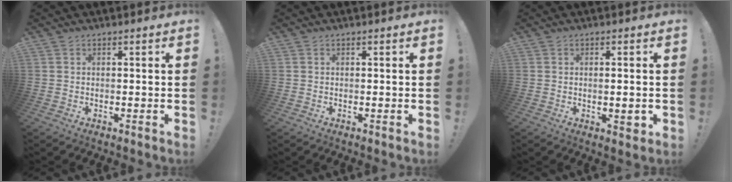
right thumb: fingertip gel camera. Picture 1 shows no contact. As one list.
[{"total": 0.0}, {"total": 3.0, "force": [-0.3, 0.9, 2.8], "torque": [-0.027, -0.004, -0.008]}]